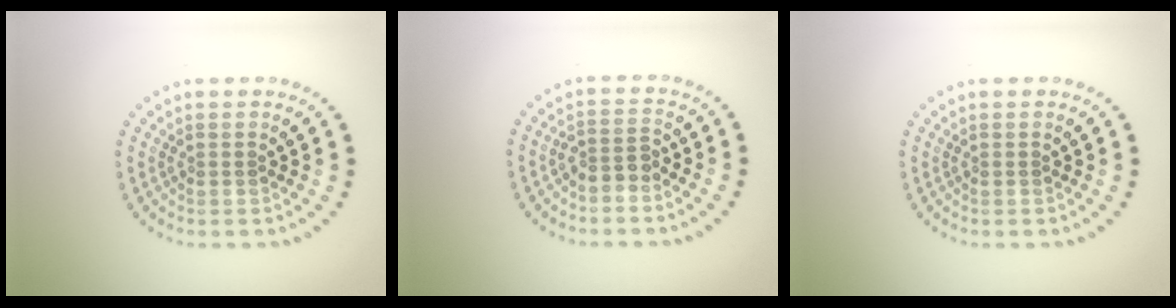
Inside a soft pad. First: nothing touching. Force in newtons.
{"total": 2.0, "press": 1.6, "slide": 1.2}
{"total": 0.0}